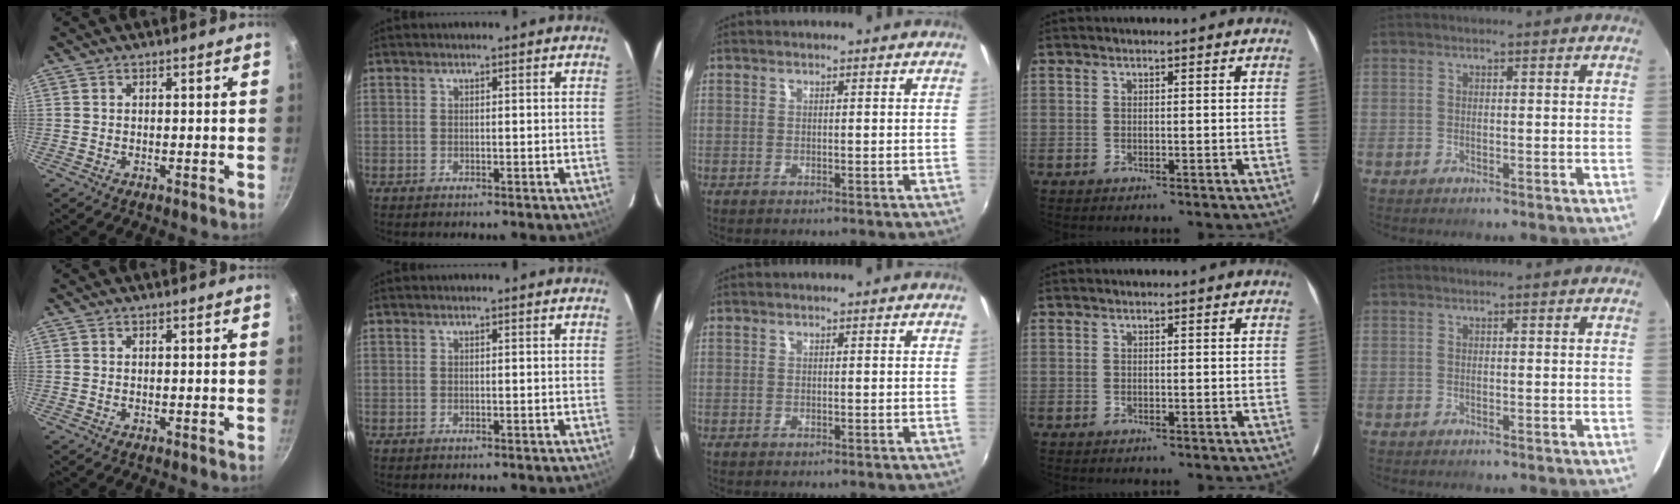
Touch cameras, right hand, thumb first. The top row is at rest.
{}